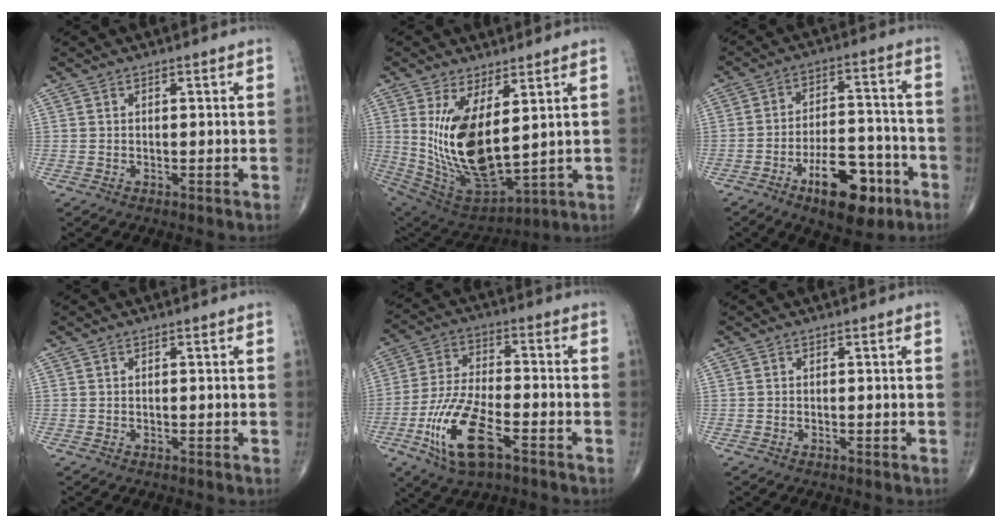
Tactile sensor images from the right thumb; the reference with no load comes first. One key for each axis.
{"total": 17.0, "fx": 3.4, "fy": 7.4, "fz": 14.9, "tx": -0.281, "ty": -0.035, "tz": 0.091}
{"total": 13.9, "fx": -7.2, "fy": 6.2, "fz": 10.1, "tx": -0.129, "ty": 0.043, "tz": -0.108}
{"total": 0.0}
{"total": 14.3, "fx": -6.4, "fy": 5.5, "fz": 11.6, "tx": -0.238, "ty": 0.017, "tz": -0.117}
{"total": 0.0}